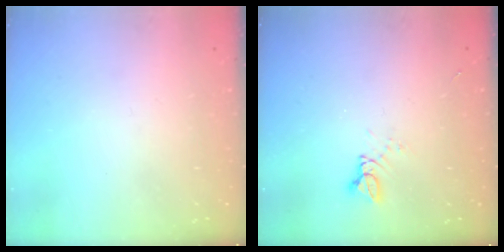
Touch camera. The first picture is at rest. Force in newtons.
{"total": 4.0, "press": 4.0, "slide": 0.6}